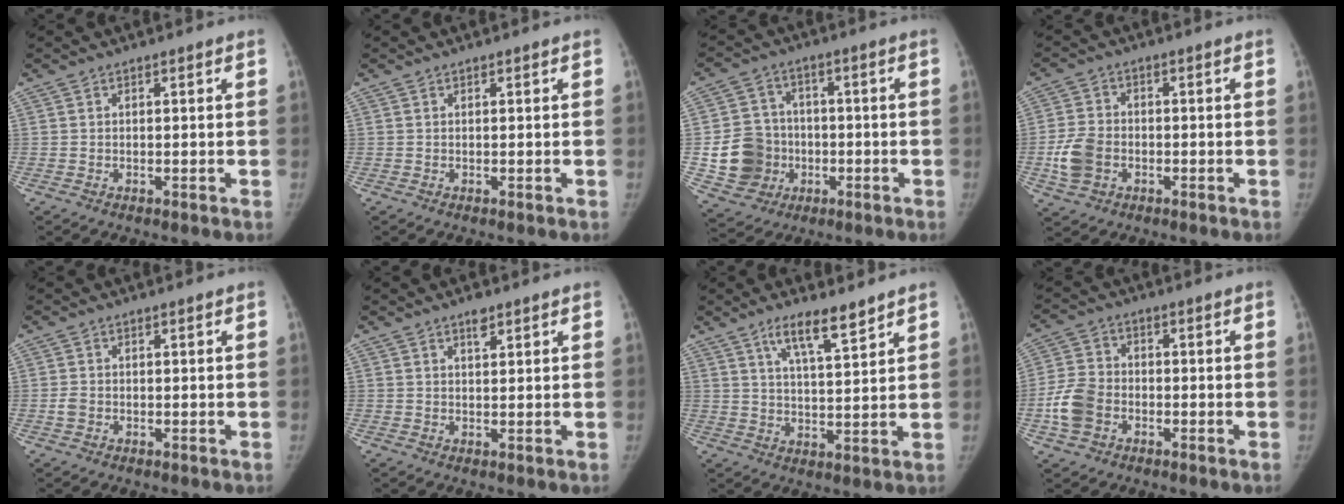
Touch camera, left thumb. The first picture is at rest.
{"total": 0.0}
{"total": 12.0, "force": [-2.1, 10.9, 4.6], "torque": [-0.057, 0.014, -0.028]}
{"total": 7.1, "force": [-1.9, 5.4, 4.3], "torque": [-0.085, 0.008, -0.036]}
{"total": 1.5, "force": [-0.4, 1.2, 0.8], "torque": [-0.018, 0.001, -0.008]}
{"total": 2.2, "force": [1.5, 0.9, 1.3], "torque": [-0.015, -0.008, 0.024]}
{"total": 7.8, "force": [5.5, 1.6, 5.3], "torque": [-0.084, -0.032, 0.100]}
{"total": 7.9, "force": [-2.5, 5.9, 4.5], "torque": [-0.089, 0.015, -0.052]}